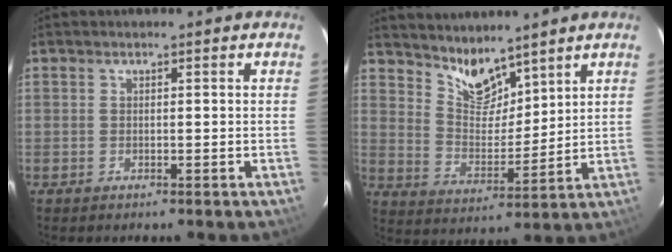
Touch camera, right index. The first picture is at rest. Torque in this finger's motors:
{"motor_torque": [-0.16, 0.39, 0.00, 0.00]}